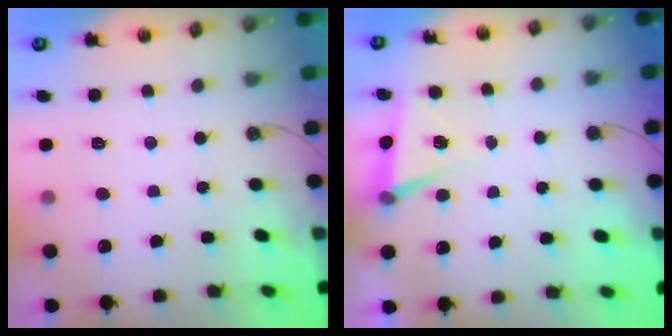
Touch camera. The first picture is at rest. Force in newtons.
{"total": 5.1, "press": 2.5, "slide": 4.5}